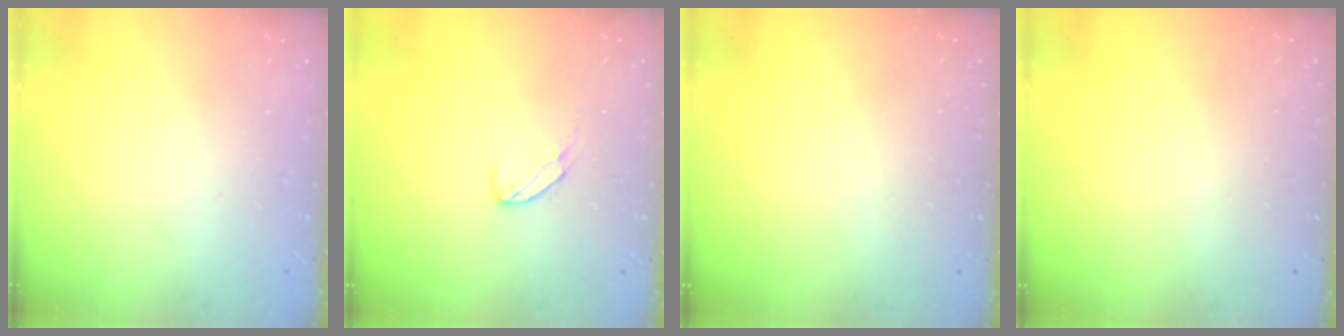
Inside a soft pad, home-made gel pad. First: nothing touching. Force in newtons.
{"total": 6.8, "press": 6.7, "slide": 0.5}
{"total": 0.0}
{"total": 0.0}